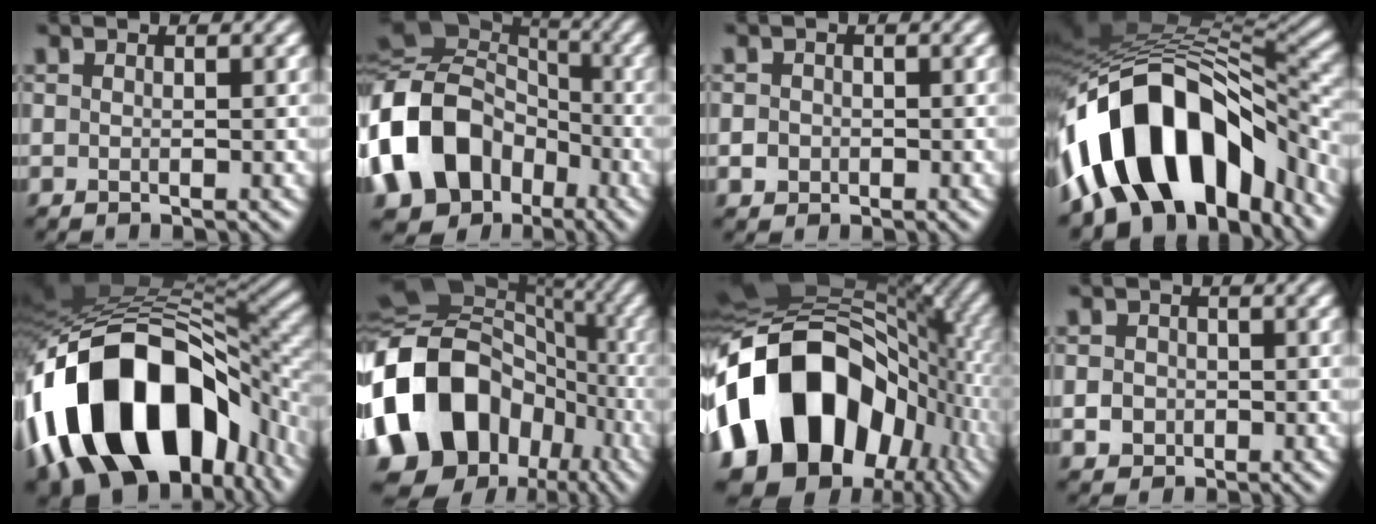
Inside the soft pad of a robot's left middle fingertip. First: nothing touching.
{"total": 17.2, "force": [-6.1, 13.2, 9.2], "torque": [-0.227, -0.004, -0.125]}
{"total": 1.2, "force": [-0.6, 1.0, 0.1], "torque": [0.013, -0.003, -0.008]}
{"total": 15.6, "force": [-6.2, 8.7, 11.5], "torque": [-0.175, 0.017, -0.103]}
{"total": 18.6, "force": [-6.1, 10.6, 14.0], "torque": [-0.255, -0.019, -0.080]}
{"total": 17.7, "force": [-4.6, 13.7, 10.1], "torque": [-0.226, 0.006, -0.096]}
{"total": 18.4, "force": [-4.6, 13.3, 11.8], "torque": [-0.212, 0.003, -0.096]}
{"total": 1.9, "force": [-0.7, 1.6, 0.6], "torque": [0.006, -0.004, -0.011]}